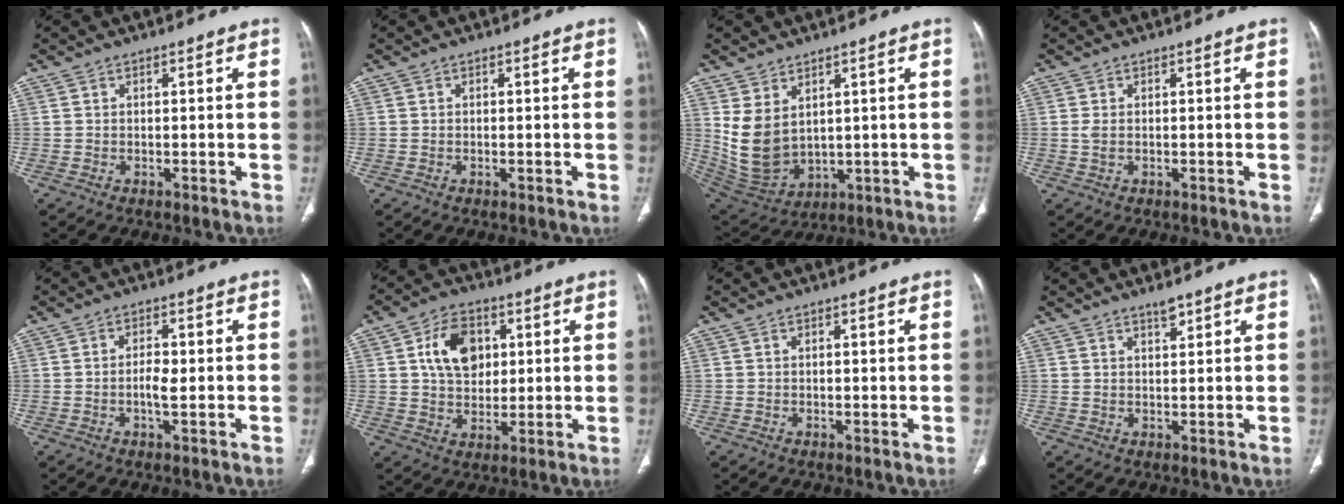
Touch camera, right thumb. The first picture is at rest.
{"total": 0.0}
{"total": 10.5, "force": [3.1, 7.1, 7.2], "torque": [-0.128, -0.017, 0.091]}
{"total": 1.0, "force": [0.0, 0.5, 0.9], "torque": [-0.021, 0.000, 0.003]}
{"total": 3.3, "force": [-0.4, 1.2, 3.0], "torque": [-0.056, 0.001, -0.010]}
{"total": 10.9, "force": [2.9, 7.8, 6.9], "torque": [-0.085, -0.005, 0.050]}
{"total": 0.5, "force": [0.2, 0.2, 0.5], "torque": [-0.009, -0.001, 0.004]}
{"total": 2.1, "force": [1.7, 0.6, 1.1], "torque": [-0.009, -0.011, 0.030]}